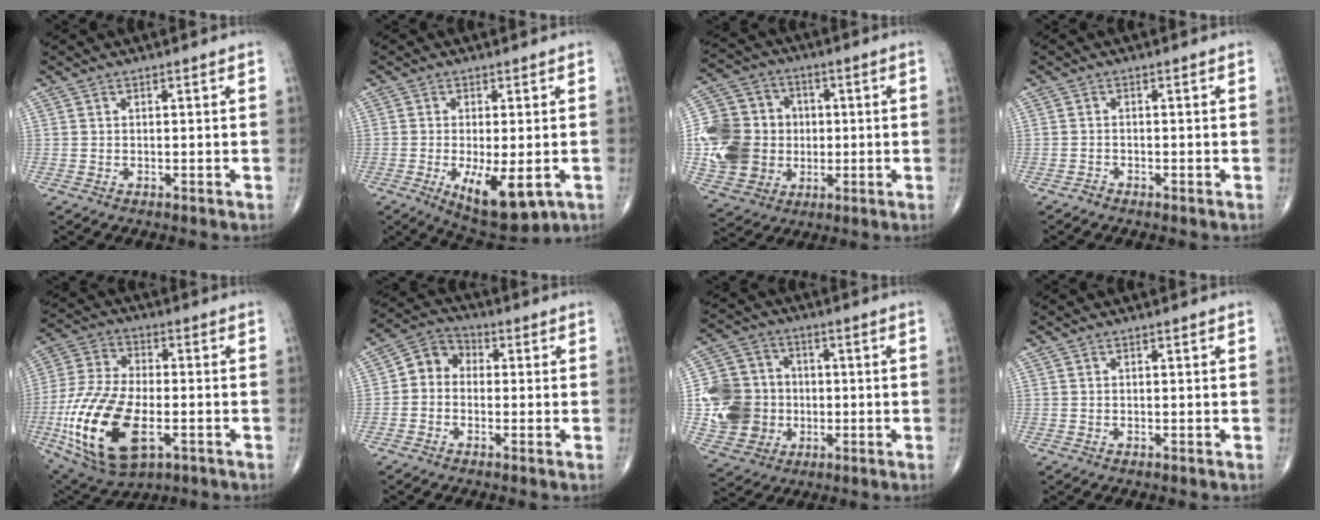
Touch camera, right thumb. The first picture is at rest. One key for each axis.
{"total": 10.6, "fx": -3.3, "fy": 4.1, "fz": 9.2, "tx": -0.142, "ty": -0.017, "tz": -0.039}
{"total": 16.7, "fx": -0.7, "fy": 14.5, "fz": 8.2, "tx": -0.141, "ty": 0.022, "tz": -0.004}
{"total": 0.7, "fx": -0.7, "fy": 0.2, "fz": 0.0, "tx": -0.001, "ty": -0.001, "tz": -0.018}
{"total": 21.5, "fx": -6.0, "fy": 10.8, "fz": 17.6, "tx": -0.368, "ty": 0.001, "tz": -0.097}
{"total": 6.0, "fx": -0.4, "fy": 5.0, "fz": 3.3, "tx": -0.034, "ty": 0.023, "tz": -0.026}
{"total": 13.7, "fx": -1.1, "fy": 12.3, "fz": 6.0, "tx": -0.092, "ty": 0.016, "tz": -0.017}
{"total": 0.0}